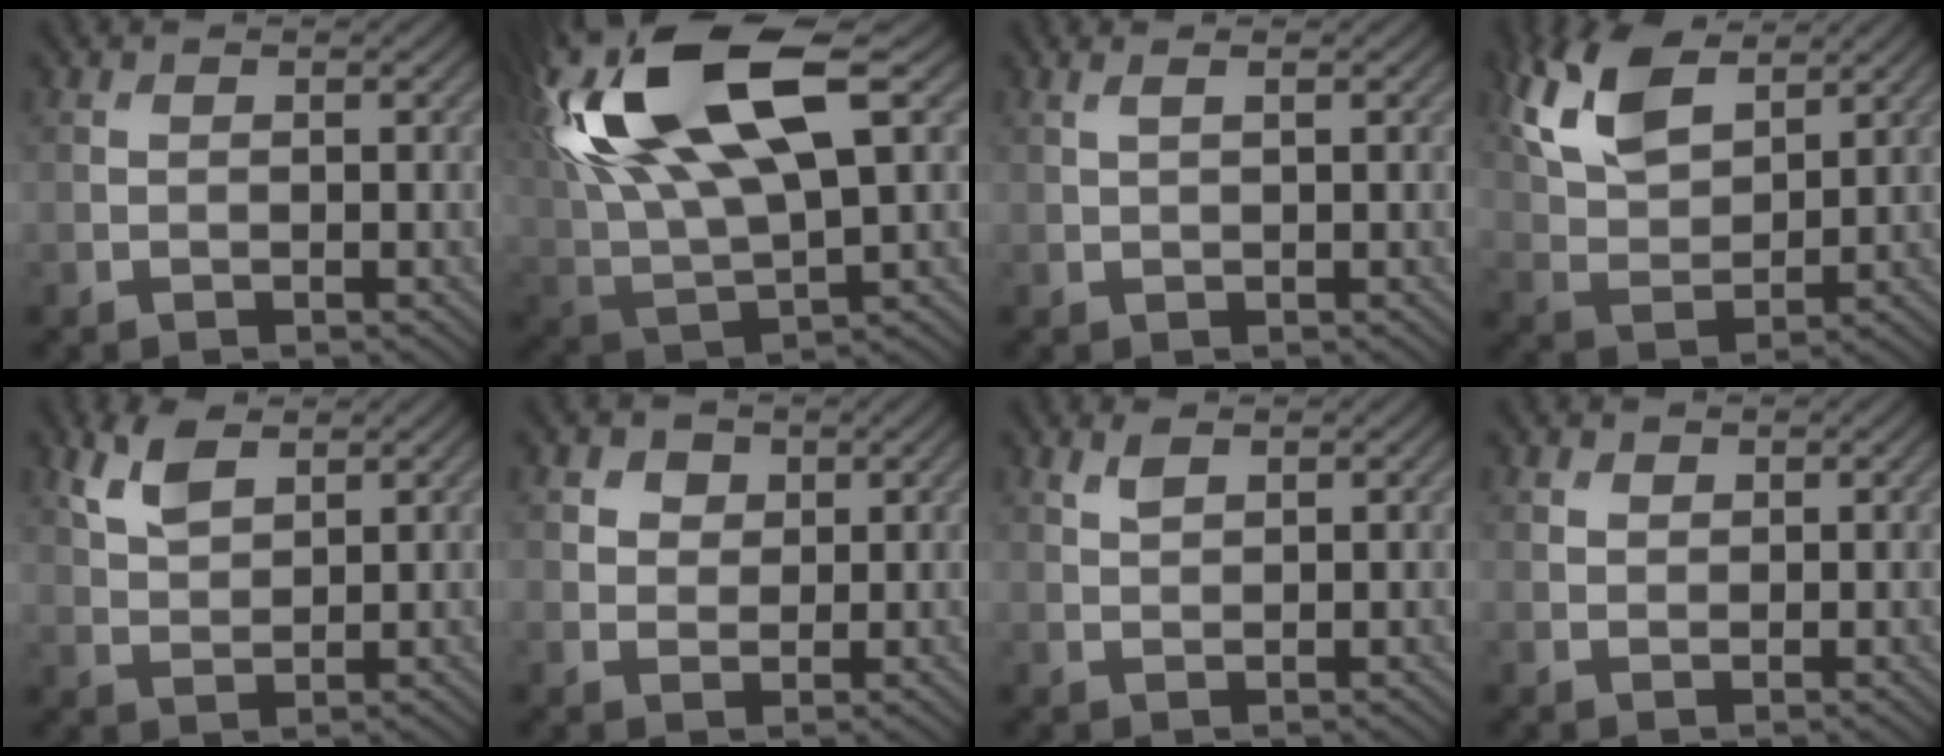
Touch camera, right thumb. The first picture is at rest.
{"total": 17.3, "force": [7.3, 7.1, 14.0], "torque": [-0.303, 0.015, 0.133]}
{"total": 1.3, "force": [0.6, 0.2, 1.1], "torque": [-0.021, 0.004, 0.010]}
{"total": 10.0, "force": [5.5, 4.9, 6.8], "torque": [-0.177, 0.012, 0.114]}
{"total": 4.6, "force": [2.7, 2.1, 3.0], "torque": [-0.078, 0.004, 0.059]}
{"total": 3.2, "force": [1.6, 2.5, 1.2], "torque": [-0.027, -0.006, 0.029]}
{"total": 1.5, "force": [1.0, 0.6, 1.0], "torque": [-0.028, 0.002, 0.023]}
{"total": 0.9, "force": [0.7, 0.5, 0.2], "torque": [-0.005, -0.001, 0.015]}